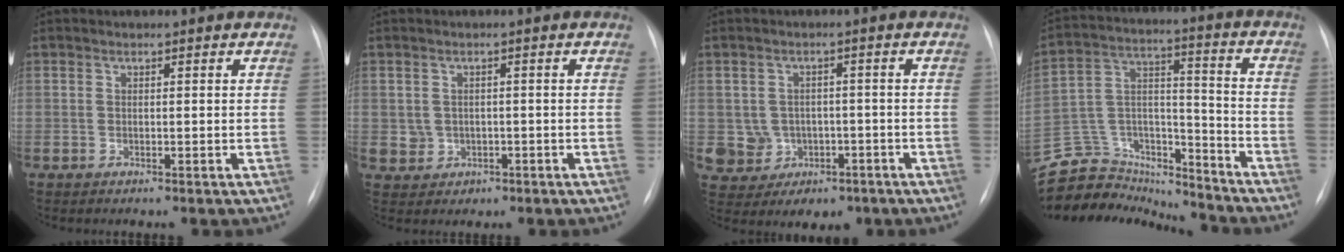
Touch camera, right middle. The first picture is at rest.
{"total": 3.1, "force": [-0.4, 3.0, 0.5], "torque": [-0.006, 0.006, 0.006]}
{"total": 6.1, "force": [-1.4, 5.8, 1.2], "torque": [-0.022, 0.014, -0.008]}
{"total": 18.3, "force": [-17.3, 5.6, 2.0], "torque": [-0.043, 0.071, -0.276]}